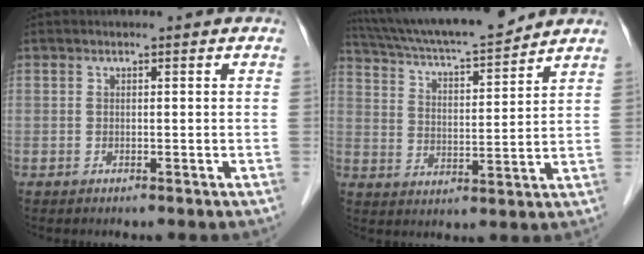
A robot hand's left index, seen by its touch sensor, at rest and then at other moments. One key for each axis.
{"total": 15.9, "fx": 14.6, "fy": 0.7, "fz": 6.3, "tx": -0.118, "ty": 0.012, "tz": 0.238}